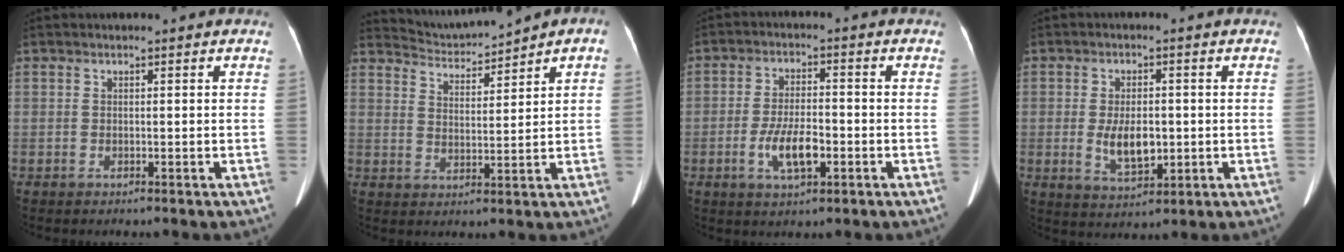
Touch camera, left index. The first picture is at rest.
{"total": 5.0, "force": [5.0, -0.3, 0.4], "torque": [-0.011, 0.010, 0.102]}
{"total": 6.6, "force": [-2.3, 2.3, 5.8], "torque": [-0.116, -0.002, -0.039]}
{"total": 6.1, "force": [-1.1, 2.7, 5.3], "torque": [-0.105, -0.005, -0.012]}